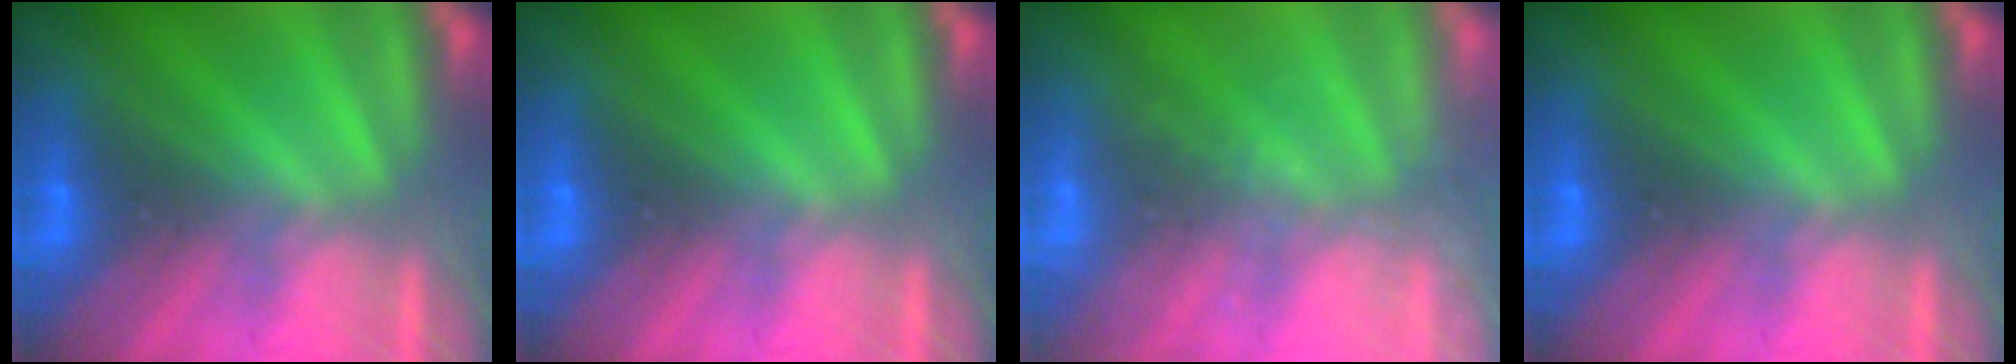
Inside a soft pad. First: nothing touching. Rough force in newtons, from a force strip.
{"total": 0.0}
{"total": 1.9}
{"total": 0.0}